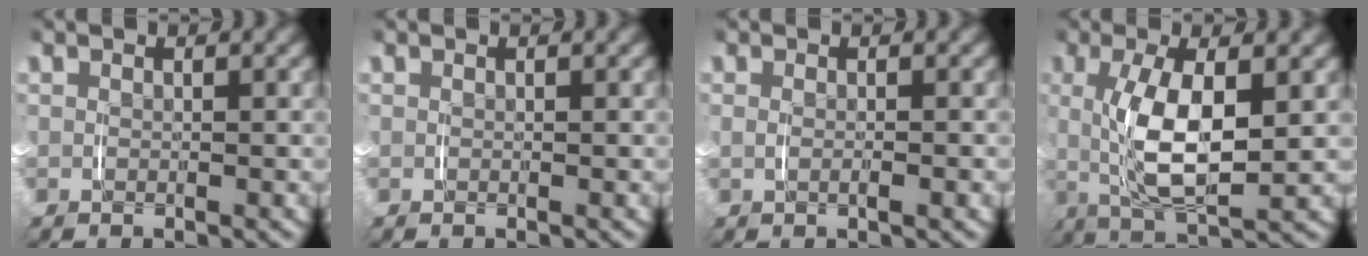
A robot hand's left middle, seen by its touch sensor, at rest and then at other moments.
{"total": 0.0}
{"total": 0.8, "force": [-0.3, -0.2, 0.7], "torque": [-0.014, -0.002, -0.003]}
{"total": 6.2, "force": [0.3, 1.8, 5.9], "torque": [-0.112, -0.006, 0.012]}